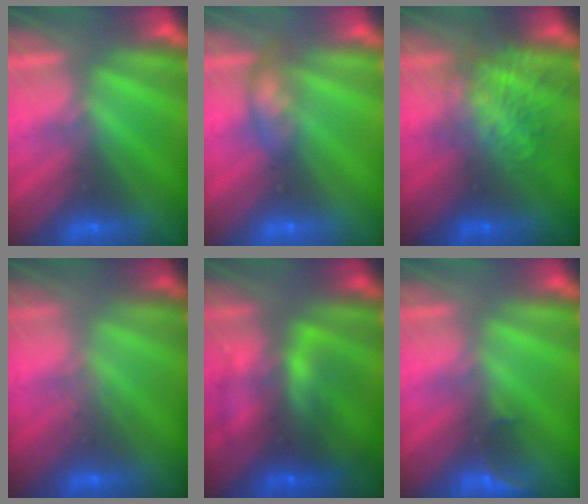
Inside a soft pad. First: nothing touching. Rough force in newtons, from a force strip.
{"total": 2.3}
{"total": 9.6}
{"total": 2.9}
{"total": 5.7}
{"total": 3.1}